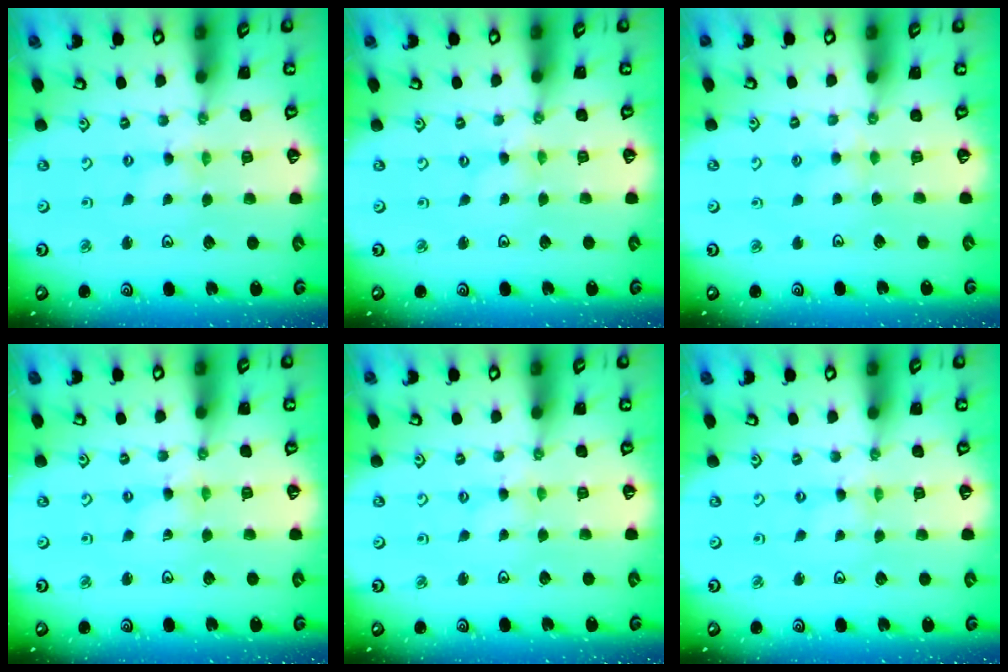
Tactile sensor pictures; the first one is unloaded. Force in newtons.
{"total": 0.0}
{"total": 3.1, "press": 3.1, "slide": 0.5}
{"total": 0.9, "press": 0.9, "slide": 0.2}
{"total": 0.9, "press": 0.9, "slide": 0.2}
{"total": 0.0}